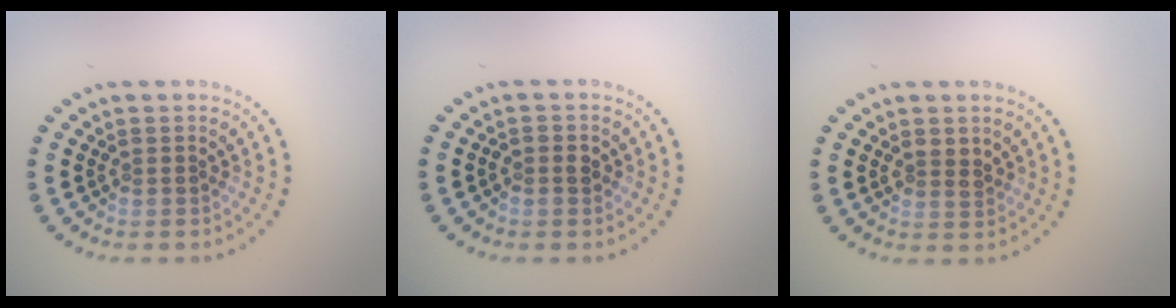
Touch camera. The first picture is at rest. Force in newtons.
{"total": 1.4, "press": 1.3, "slide": 0.2}
{"total": 1.3, "press": 1.2, "slide": 0.5}